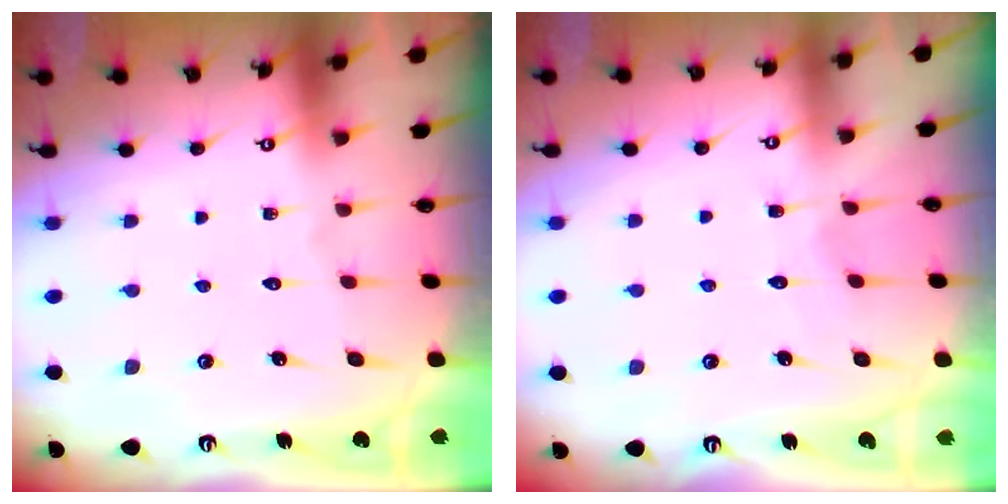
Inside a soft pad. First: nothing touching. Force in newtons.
{"total": 3.6, "press": 3.6, "slide": 0.4}